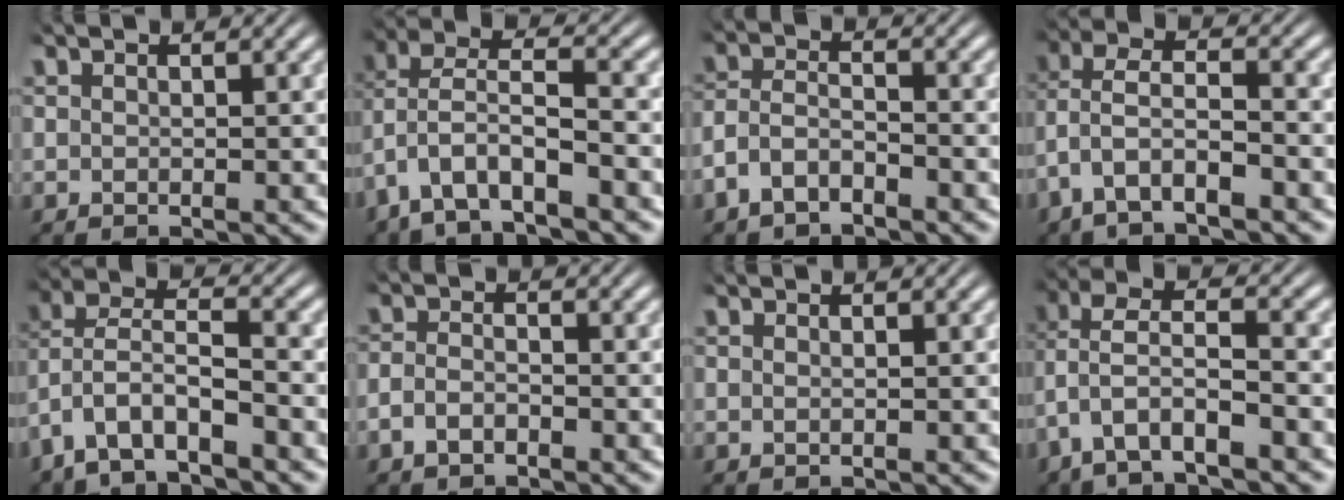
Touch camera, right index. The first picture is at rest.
{"total": 4.0, "force": [-0.7, 2.7, 2.9], "torque": [-0.082, -0.013, -0.006]}
{"total": 4.6, "force": [-2.3, 3.6, 1.9], "torque": [-0.058, -0.010, -0.041]}
{"total": 3.7, "force": [-0.4, 2.6, 2.6], "torque": [-0.078, -0.017, 0.000]}
{"total": 4.9, "force": [-1.0, 3.9, 2.9], "torque": [-0.089, -0.016, -0.012]}
{"total": 2.0, "force": [-1.2, 1.1, 1.0], "torque": [-0.029, -0.002, -0.020]}
{"total": 0.0}
{"total": 4.0, "force": [-0.3, 2.6, 3.0], "torque": [-0.086, -0.012, 0.001]}